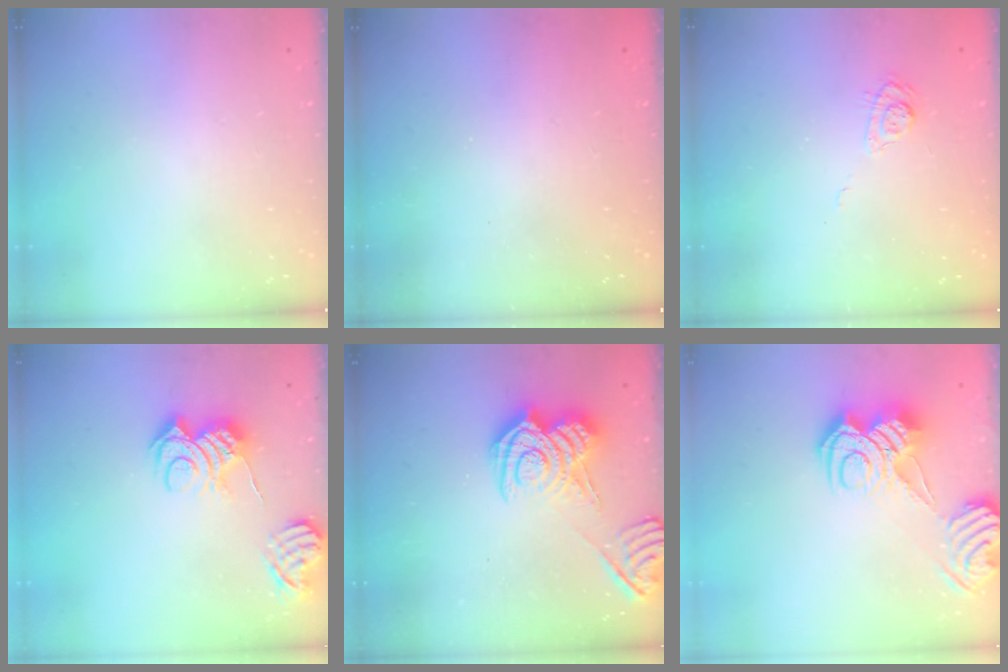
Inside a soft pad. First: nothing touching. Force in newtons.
{"total": 2.3, "press": 2.2, "slide": 0.7}
{"total": 4.9, "press": 4.7, "slide": 1.6}
{"total": 10.9, "press": 10.8, "slide": 1.1}
{"total": 12.7, "press": 12.6, "slide": 0.7}
{"total": 10.5, "press": 10.4, "slide": 0.9}